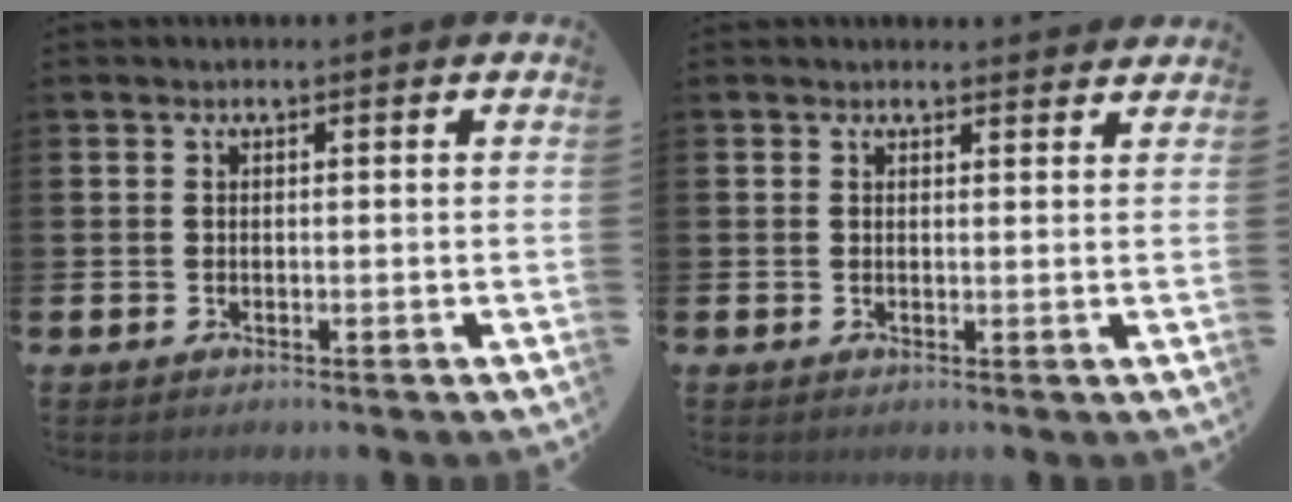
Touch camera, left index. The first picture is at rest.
{"total": 1.3, "force": [1.3, 0.4, 0.0], "torque": [0.007, -0.004, 0.021]}